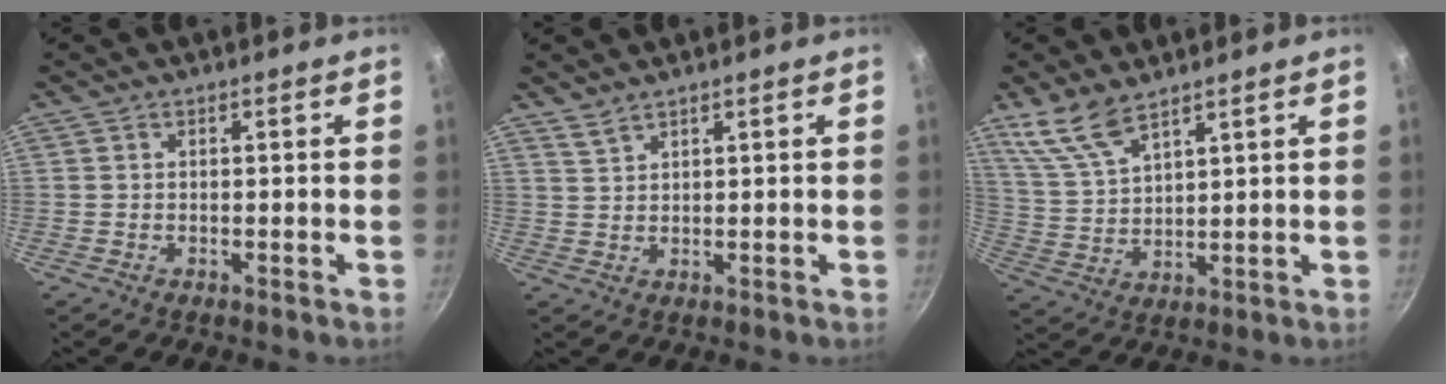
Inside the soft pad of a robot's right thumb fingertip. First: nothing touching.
{"total": 2.3, "force": [2.1, 0.5, 0.7], "torque": [-0.014, -0.008, 0.048]}
{"total": 8.2, "force": [6.3, 2.5, 4.5], "torque": [-0.093, -0.029, 0.143]}